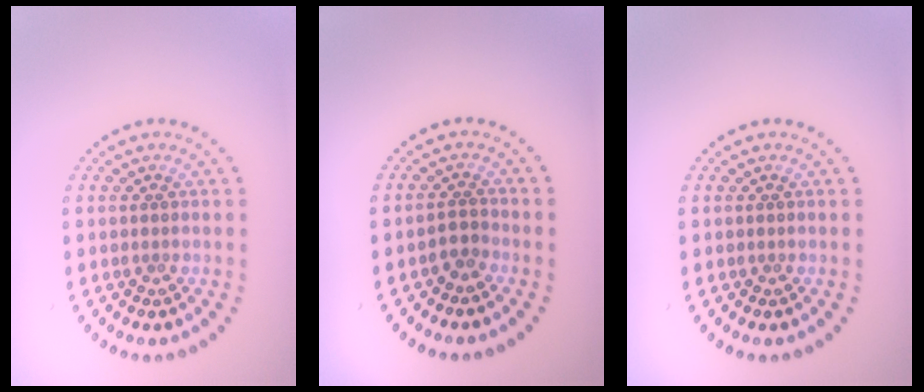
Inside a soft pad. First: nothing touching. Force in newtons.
{"total": 1.4, "press": 1.2, "slide": 0.8}
{"total": 0.0}